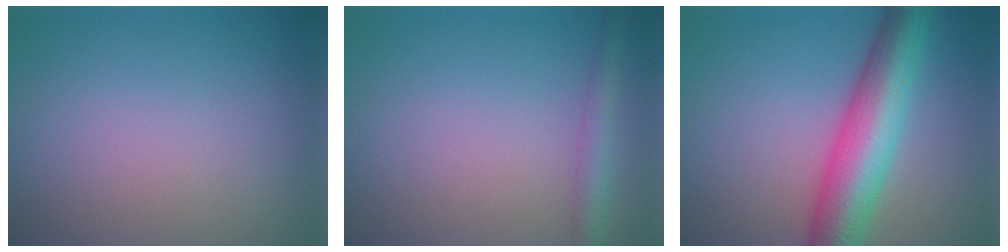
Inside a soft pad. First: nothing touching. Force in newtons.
{"total": 2.6, "press": 2.6, "slide": 0.1}
{"total": 9.2, "press": 9.1, "slide": 0.2}